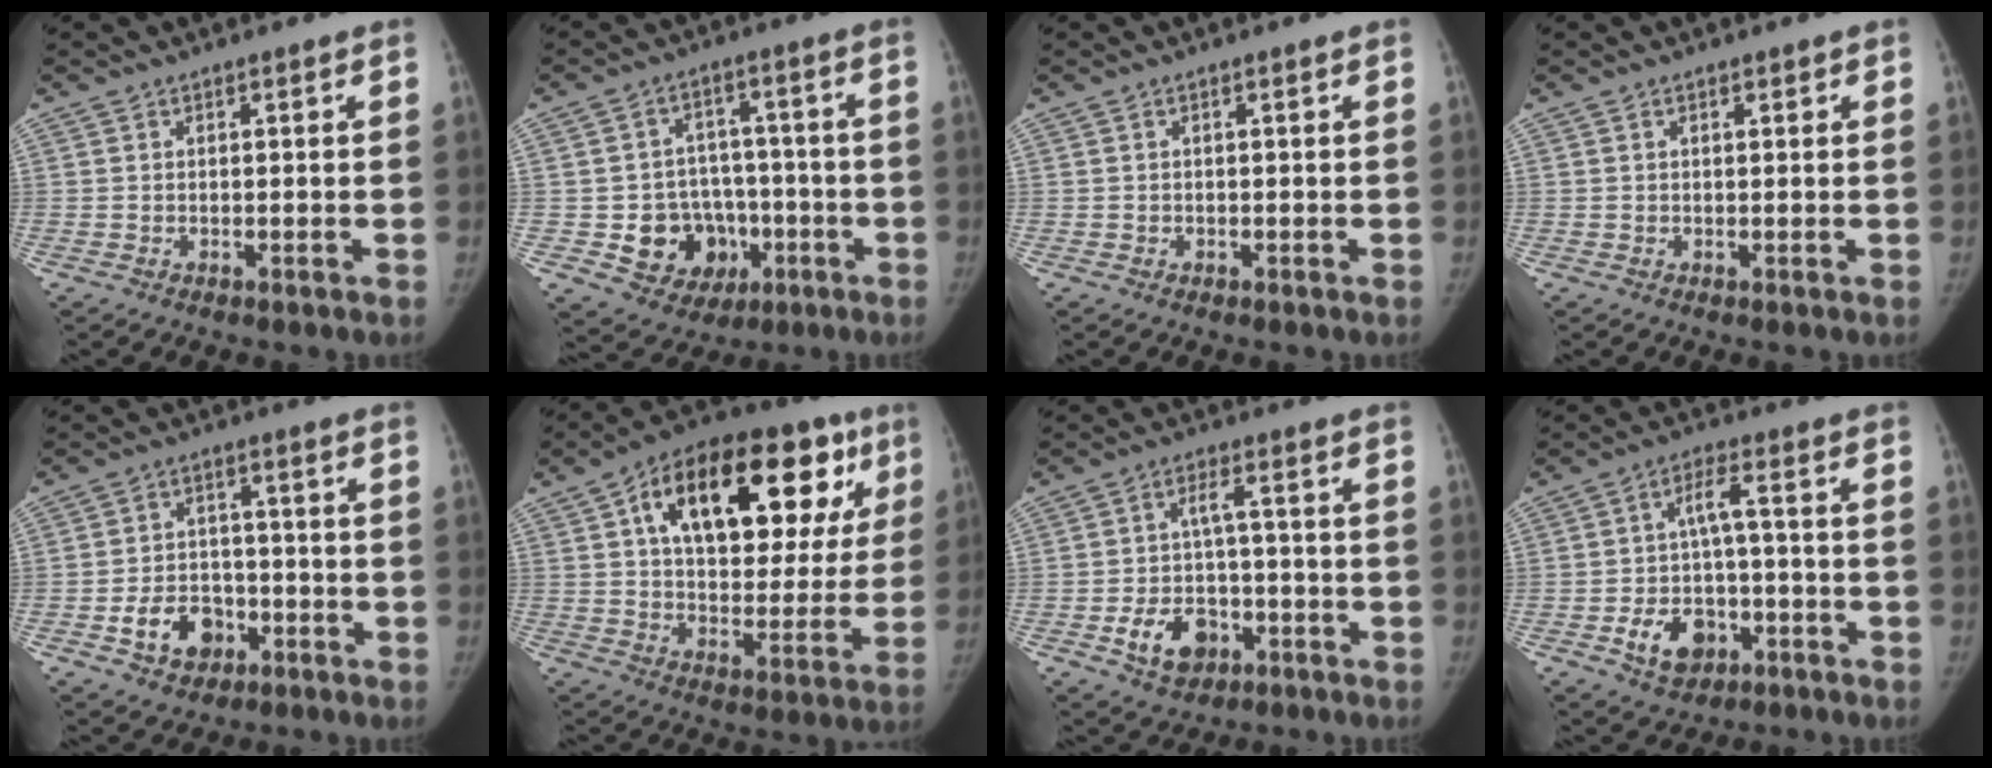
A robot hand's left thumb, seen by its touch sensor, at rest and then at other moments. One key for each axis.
{"total": 11.9, "fx": -3.5, "fy": 9.9, "fz": 5.6, "tx": -0.042, "ty": 0.027, "tz": -0.039}
{"total": 0.0}
{"total": 0.9, "fx": 0.5, "fy": 0.4, "fz": 0.6, "tx": -0.007, "ty": 0.000, "tz": 0.005}
{"total": 8.4, "fx": -3.4, "fy": 6.3, "fz": 4.3, "tx": -0.047, "ty": 0.025, "tz": -0.053}
{"total": 28.1, "fx": 11.3, "fy": 14.5, "fz": 21.3, "tx": -0.272, "ty": 0.023, "tz": 0.171}
{"total": 8.9, "fx": -3.6, "fy": 5.8, "fz": 5.7, "tx": -0.086, "ty": 0.024, "tz": -0.055}
{"total": 9.7, "fx": -3.6, "fy": 6.0, "fz": 6.8, "tx": -0.105, "ty": 0.028, "tz": -0.055}